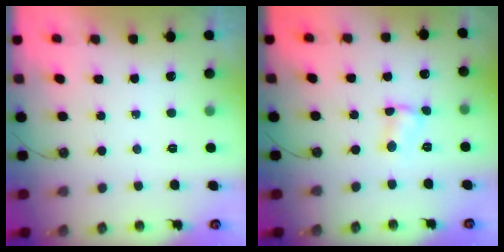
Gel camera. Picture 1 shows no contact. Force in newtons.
{"total": 1.8, "press": 1.8, "slide": 0.3}